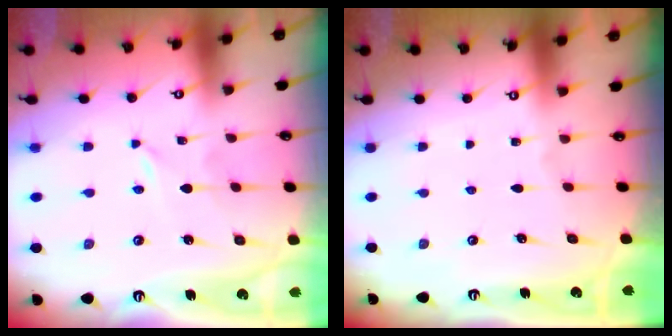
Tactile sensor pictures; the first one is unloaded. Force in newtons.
{"total": 0.0}